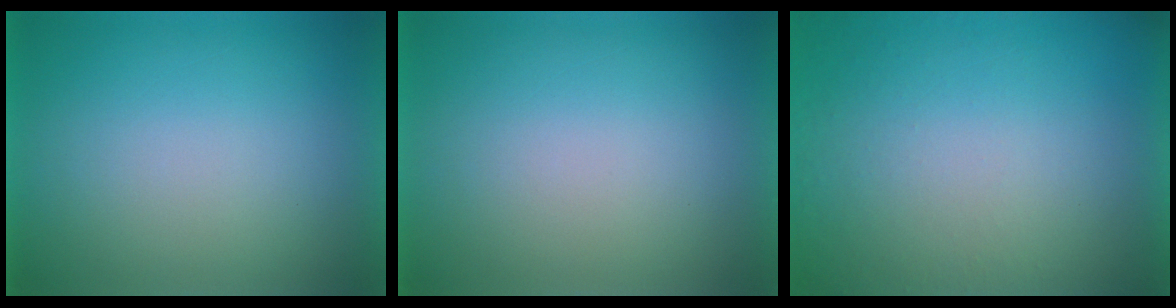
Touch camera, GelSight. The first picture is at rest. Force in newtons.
{"total": 0.0}
{"total": 5.0}